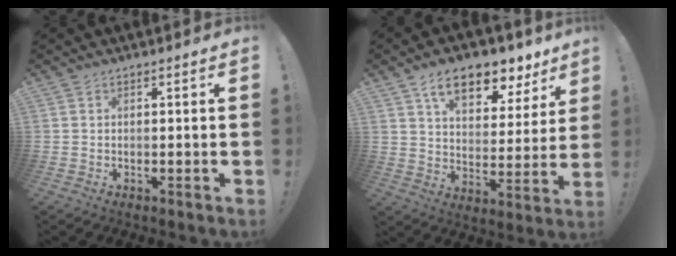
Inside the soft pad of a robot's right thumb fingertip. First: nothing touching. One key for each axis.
{"total": 14.0, "fx": 9.1, "fy": 7.1, "fz": 7.9, "tx": -0.119, "ty": -0.058, "tz": 0.157}